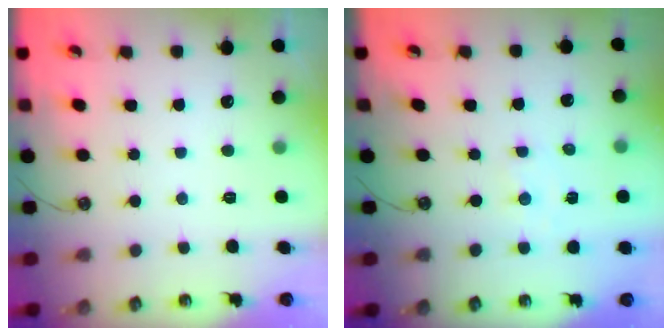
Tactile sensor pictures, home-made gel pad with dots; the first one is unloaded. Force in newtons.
{"total": 1.0, "press": 1.0, "slide": 0.2}